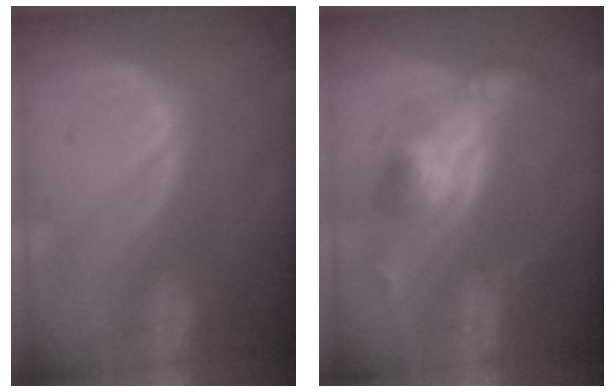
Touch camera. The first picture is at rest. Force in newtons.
{"total": 5.6, "press": 5.3, "slide": 1.6}